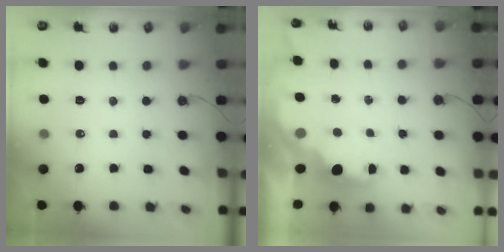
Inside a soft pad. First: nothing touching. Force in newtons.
{"total": 2.0, "press": 2.0, "slide": 0.6}